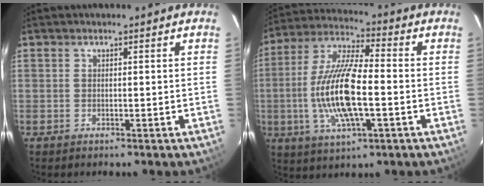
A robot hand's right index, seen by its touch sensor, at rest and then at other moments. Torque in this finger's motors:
{"motor_torque": [2.14, 0.00, 1.05, 0.21]}